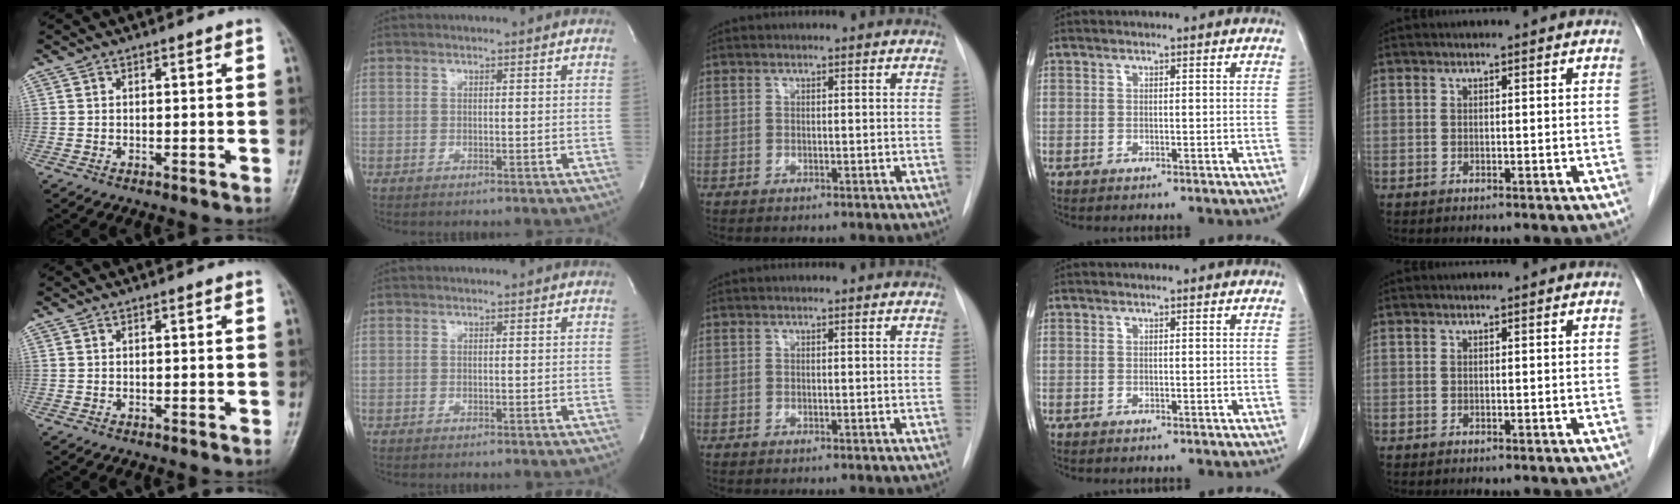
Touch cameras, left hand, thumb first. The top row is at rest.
{}